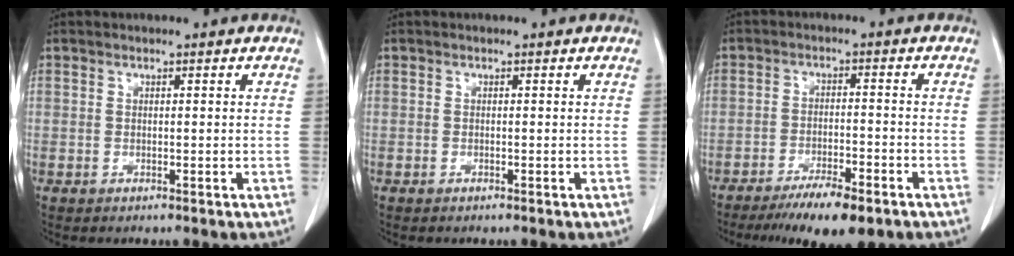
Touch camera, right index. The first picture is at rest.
{"total": 0.0}
{"total": 8.7, "force": [-6.2, 1.6, 5.9], "torque": [-0.092, -0.015, -0.098]}